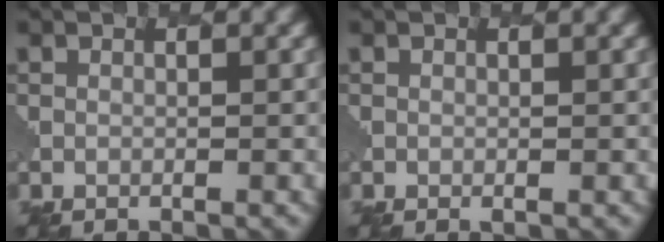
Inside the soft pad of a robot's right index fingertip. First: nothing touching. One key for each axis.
{"total": 0.5, "fx": -0.2, "fy": 0.3, "fz": 0.4, "tx": -0.006, "ty": -0.004, "tz": -0.002}